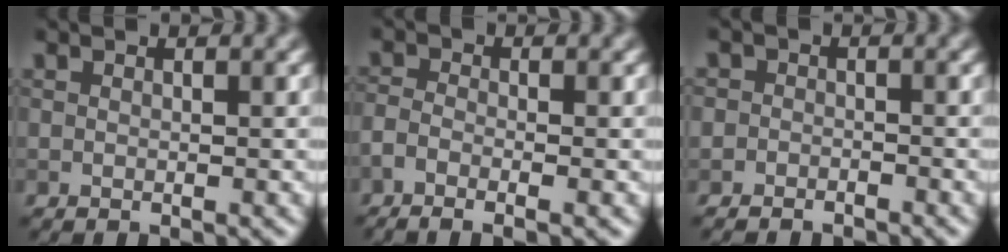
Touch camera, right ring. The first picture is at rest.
{"total": 3.0, "force": [-1.7, 1.0, 2.2], "torque": [-0.051, -0.009, -0.029]}
{"total": 1.9, "force": [-1.5, 1.1, 0.0], "torque": [0.017, 0.002, -0.031]}